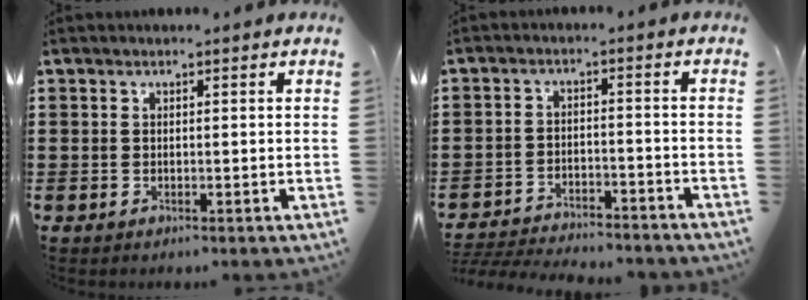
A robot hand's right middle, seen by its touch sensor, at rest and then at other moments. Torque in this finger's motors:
{"motor_torque": [1.72, -0.42, 0.53, 0.16]}